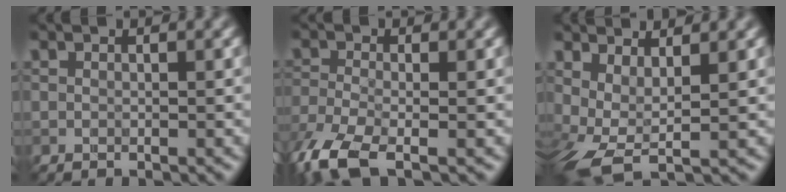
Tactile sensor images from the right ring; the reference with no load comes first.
{"total": 6.2, "force": [-3.9, 2.0, 4.3], "torque": [-0.100, -0.019, -0.088]}
{"total": 4.6, "force": [0.5, 1.9, 4.1], "torque": [-0.075, -0.008, 0.007]}